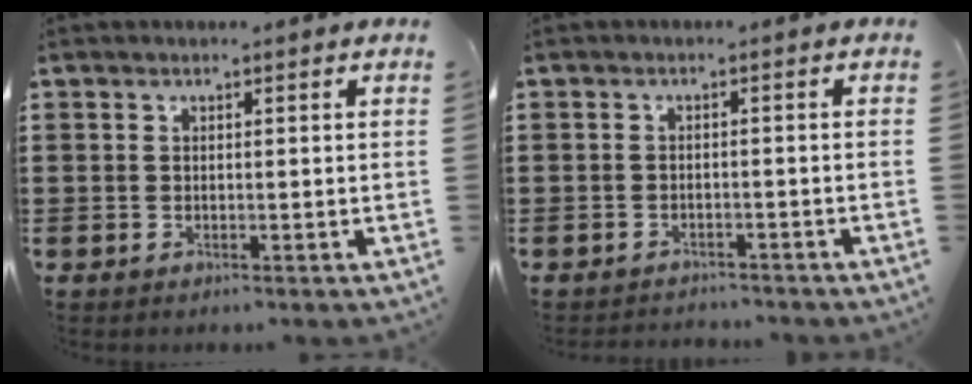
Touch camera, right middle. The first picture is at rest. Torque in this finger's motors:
{"motor_torque": [0.09, -0.02, -0.05, -0.02]}